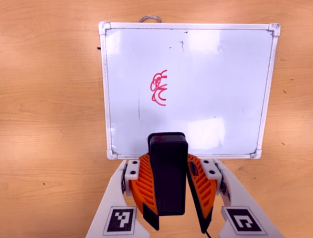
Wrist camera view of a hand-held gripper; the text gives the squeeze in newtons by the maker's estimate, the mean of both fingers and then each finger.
{"total": 11.7, "left": 10.6, "right": 12.9}